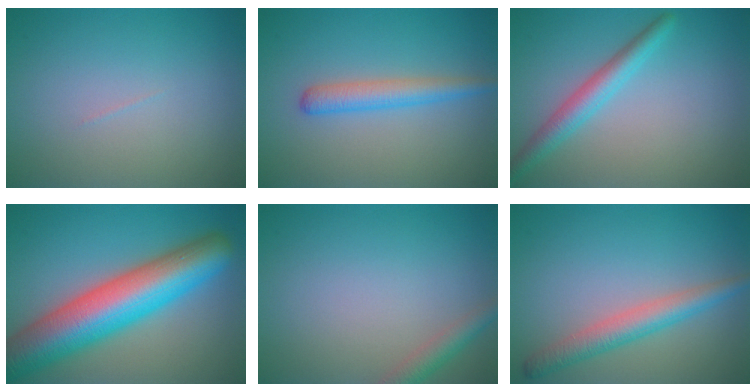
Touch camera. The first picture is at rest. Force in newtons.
{"total": 2.8, "press": 2.8, "slide": 0.1}
{"total": 3.1, "press": 3.1, "slide": 0.1}
{"total": 12.1, "press": 12.1, "slide": 0.4}
{"total": 2.1, "press": 2.1, "slide": 0.1}
{"total": 3.6, "press": 3.5, "slide": 0.3}